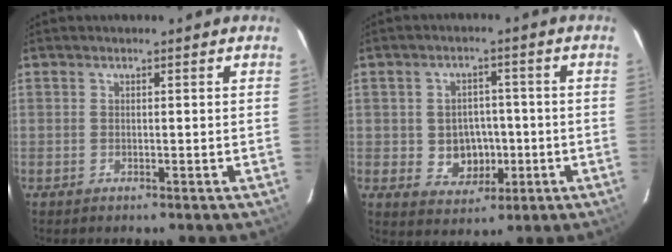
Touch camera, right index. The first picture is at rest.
{"total": 6.8, "force": [-1.1, 6.0, 3.0], "torque": [-0.068, 0.012, 0.001]}